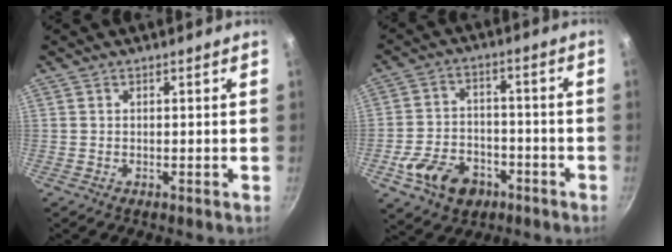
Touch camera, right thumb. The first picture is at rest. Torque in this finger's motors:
{"motor_torque": [1.33, 1.01, 0.94, -0.61, 0.28]}